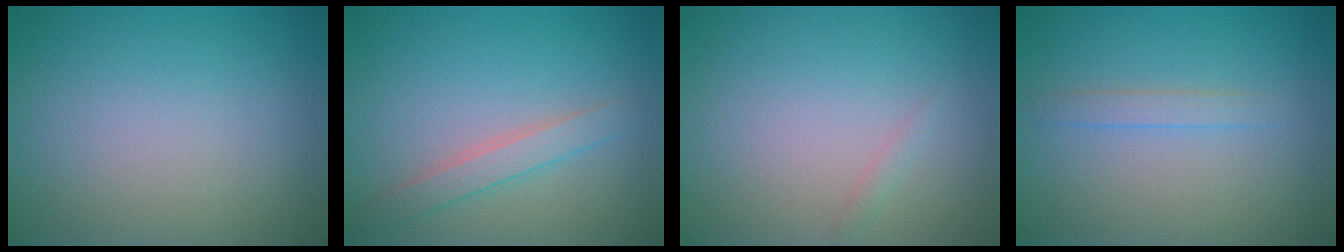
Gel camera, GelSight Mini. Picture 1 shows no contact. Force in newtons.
{"total": 2.1, "press": 2.1, "slide": 0.0}
{"total": 0.6, "press": 0.6, "slide": 0.1}
{"total": 1.1, "press": 1.1, "slide": 0.0}